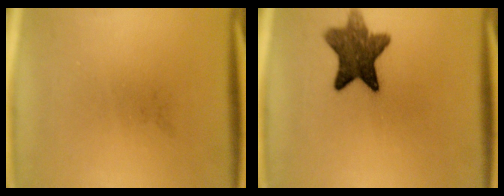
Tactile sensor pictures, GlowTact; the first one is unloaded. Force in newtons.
{"total": 9.5}